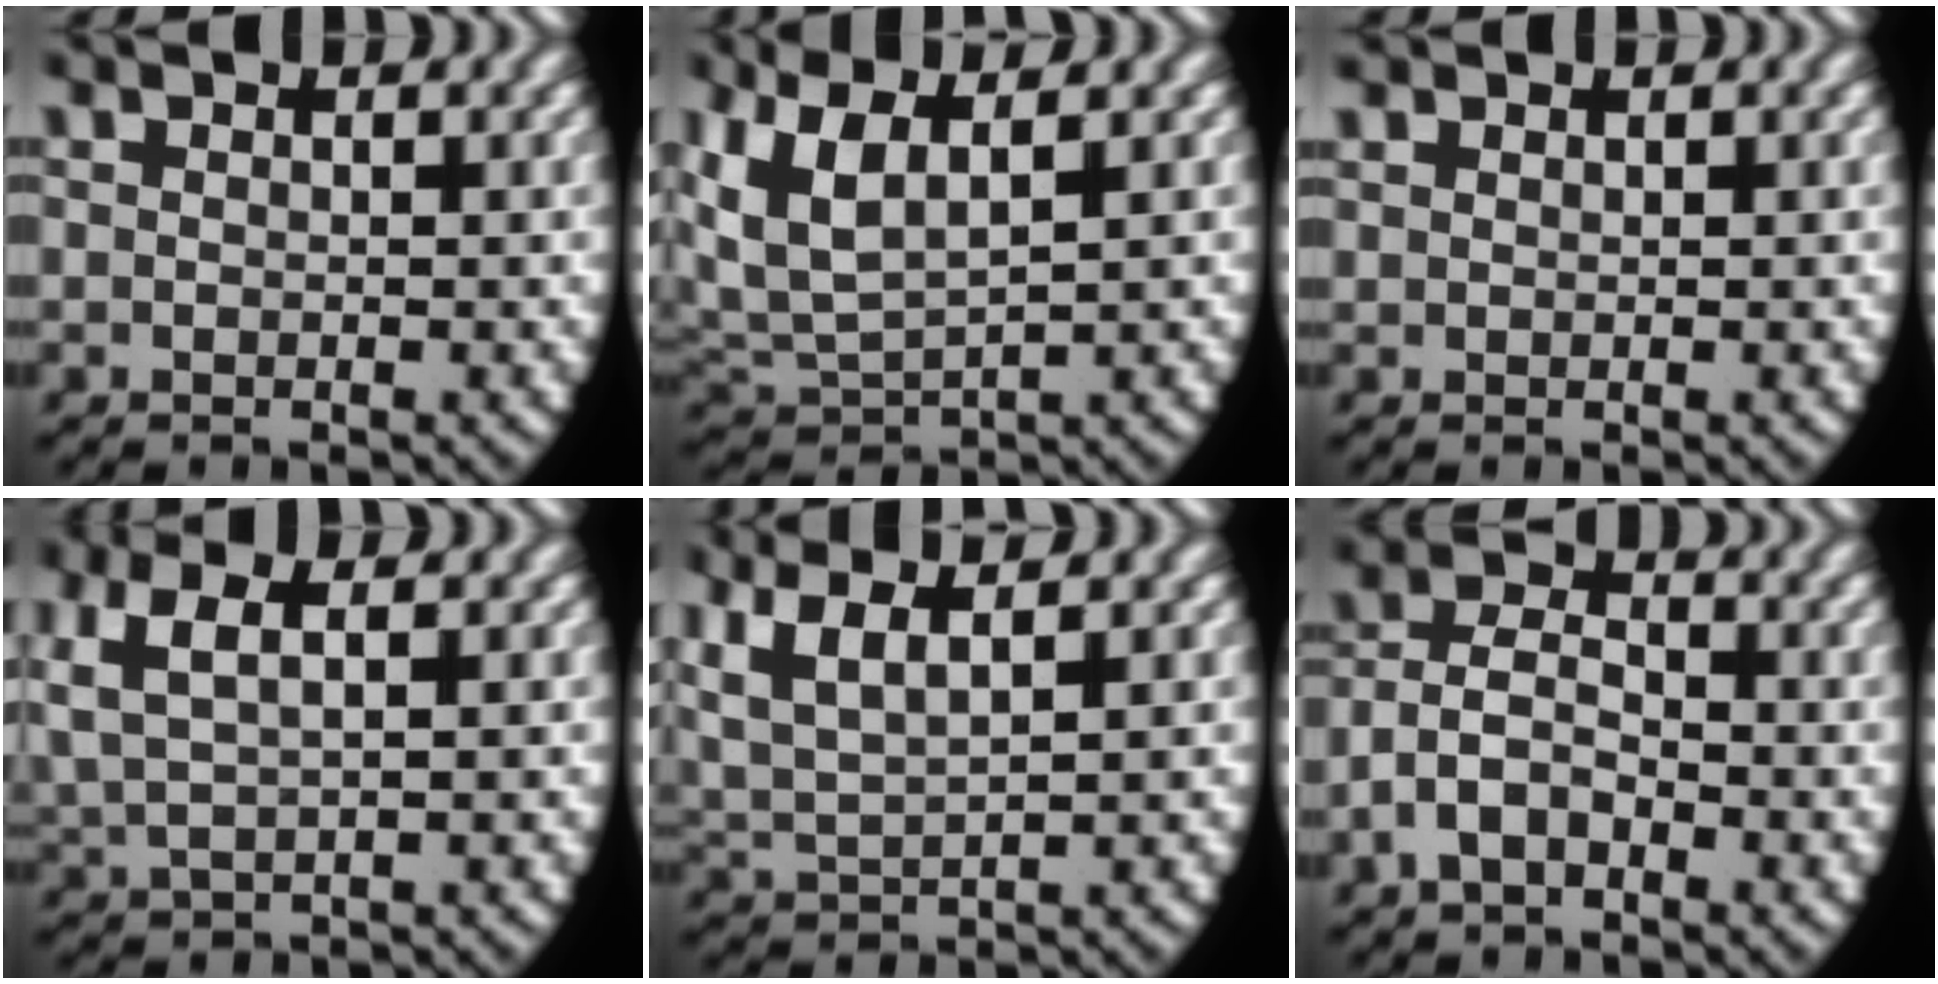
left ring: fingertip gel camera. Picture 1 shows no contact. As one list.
[{"total": 9.2, "force": [2.3, 7.1, 5.5], "torque": [-0.166, -0.021, 0.048]}, {"total": 0.6, "force": [0.6, 0.2, 0.1], "torque": [-0.009, -0.004, 0.019]}, {"total": 5.3, "force": [1.4, 3.5, 3.8], "torque": [-0.093, 0.003, 0.029]}, {"total": 7.7, "force": [2.3, 5.5, 4.8], "torque": [-0.128, -0.004, 0.042]}, {"total": 5.8, "force": [-1.3, 4.7, 3.2], "torque": [-0.081, -0.021, -0.021]}]